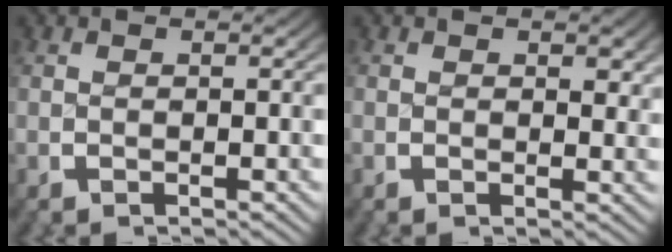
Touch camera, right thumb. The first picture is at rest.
{"total": 1.1, "force": [0.5, 0.8, 0.6], "torque": [-0.001, -0.006, 0.004]}